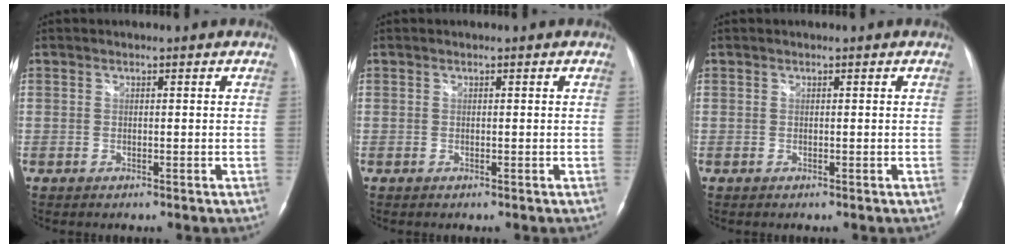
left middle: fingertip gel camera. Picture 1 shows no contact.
{"total": 0.0}
{"total": 0.0}